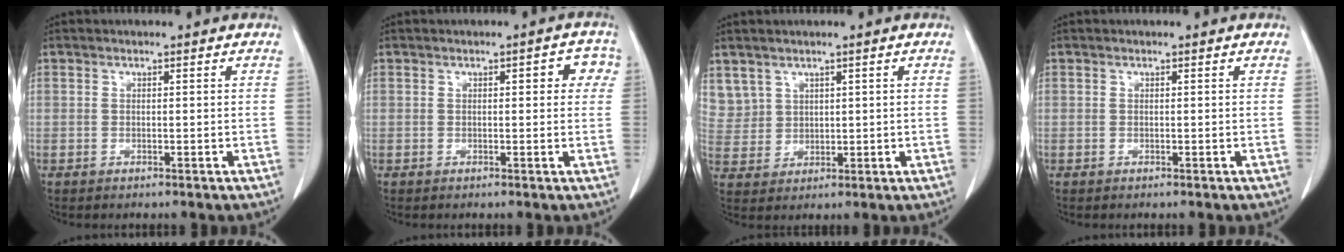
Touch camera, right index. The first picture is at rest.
{"total": 3.5, "force": [1.0, 1.5, 3.0], "torque": [-0.025, 0.013, 0.006]}
{"total": 5.8, "force": [3.6, 4.6, 0.5], "torque": [-0.016, 0.010, 0.086]}
{"total": 0.0}